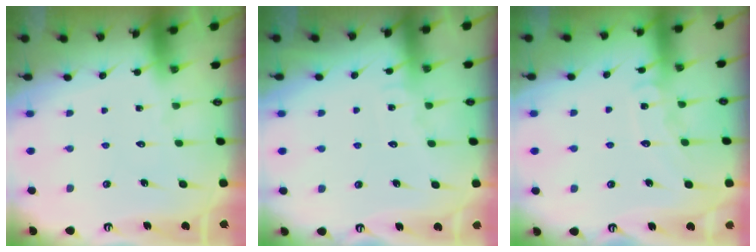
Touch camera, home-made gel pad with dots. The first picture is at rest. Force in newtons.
{"total": 4.4, "press": 4.4, "slide": 0.5}
{"total": 8.1, "press": 8.1, "slide": 0.7}